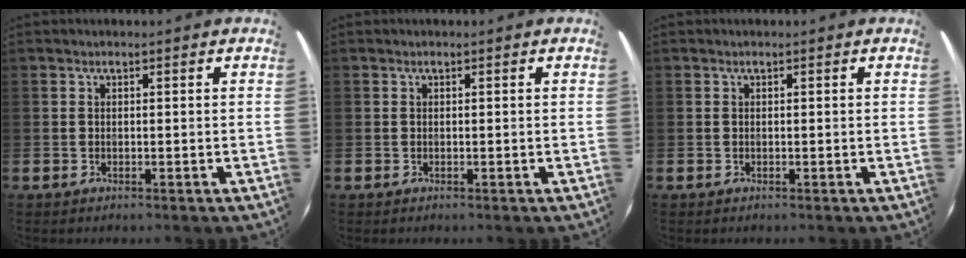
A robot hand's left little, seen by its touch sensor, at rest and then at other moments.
{"total": 0.0}
{"total": 0.0}